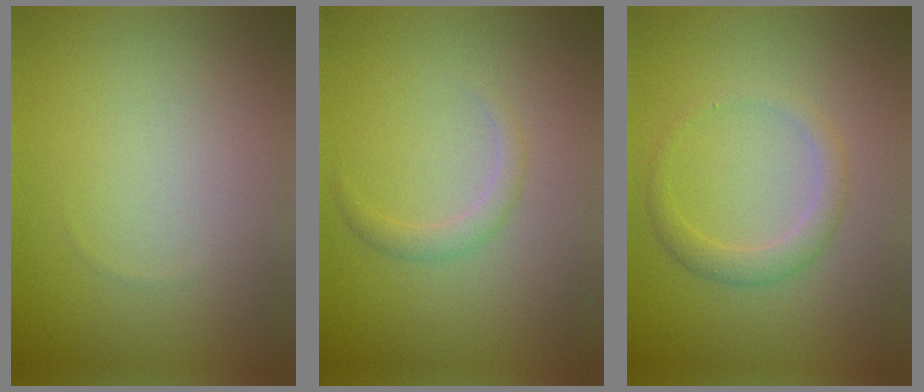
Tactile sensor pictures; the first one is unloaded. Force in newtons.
{"total": 1.3, "press": 1.2, "slide": 0.1}
{"total": 1.5, "press": 1.5, "slide": 0.0}